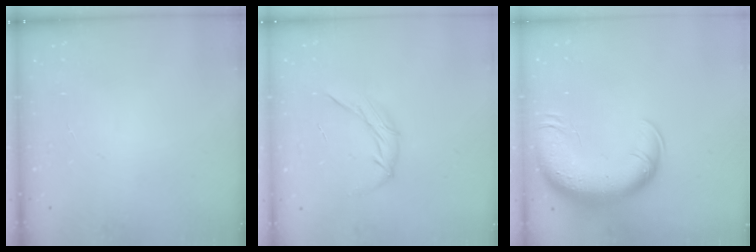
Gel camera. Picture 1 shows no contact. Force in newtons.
{"total": 7.3, "press": 7.3, "slide": 0.5}
{"total": 15.5, "press": 15.1, "slide": 3.7}